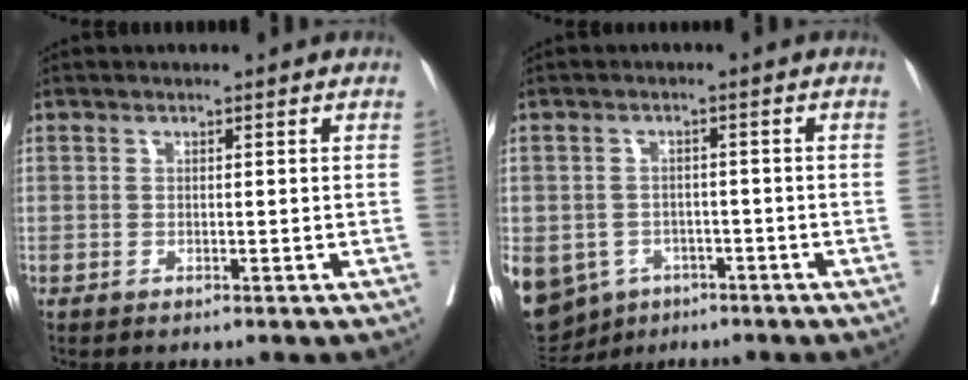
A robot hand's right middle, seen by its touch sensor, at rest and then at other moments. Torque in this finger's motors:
{"motor_torque": [0.37, -0.16, 1.05, 0.21]}